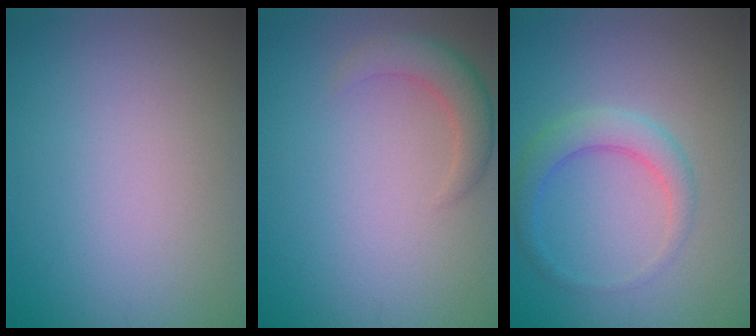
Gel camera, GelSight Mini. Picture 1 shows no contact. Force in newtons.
{"total": 2.8, "press": 2.8, "slide": 0.2}
{"total": 3.0, "press": 3.0, "slide": 0.1}